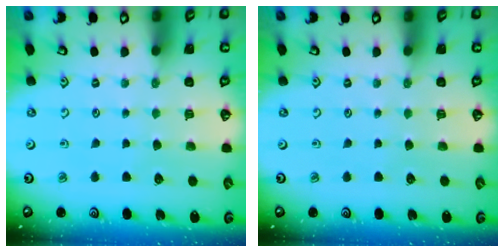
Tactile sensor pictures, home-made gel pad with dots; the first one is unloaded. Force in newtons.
{"total": 0.0}